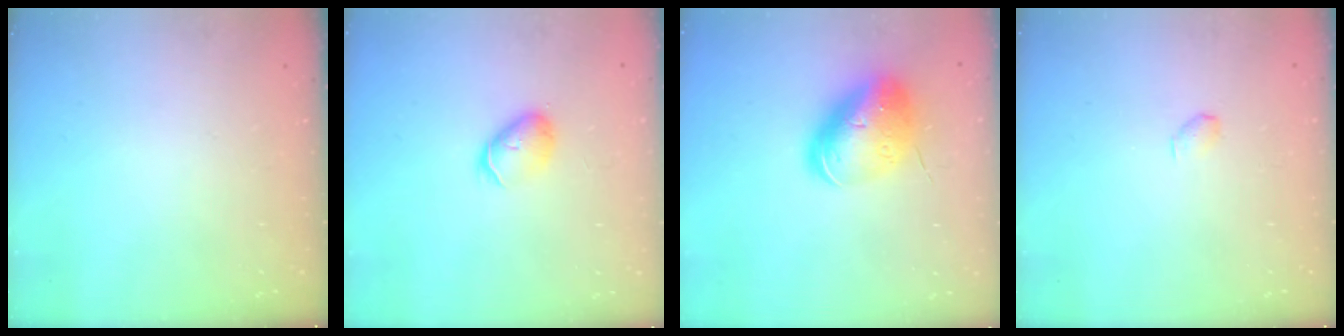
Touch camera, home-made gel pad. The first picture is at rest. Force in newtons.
{"total": 6.1, "press": 6.1, "slide": 0.3}
{"total": 12.9, "press": 12.7, "slide": 2.0}
{"total": 2.9, "press": 2.9, "slide": 0.5}